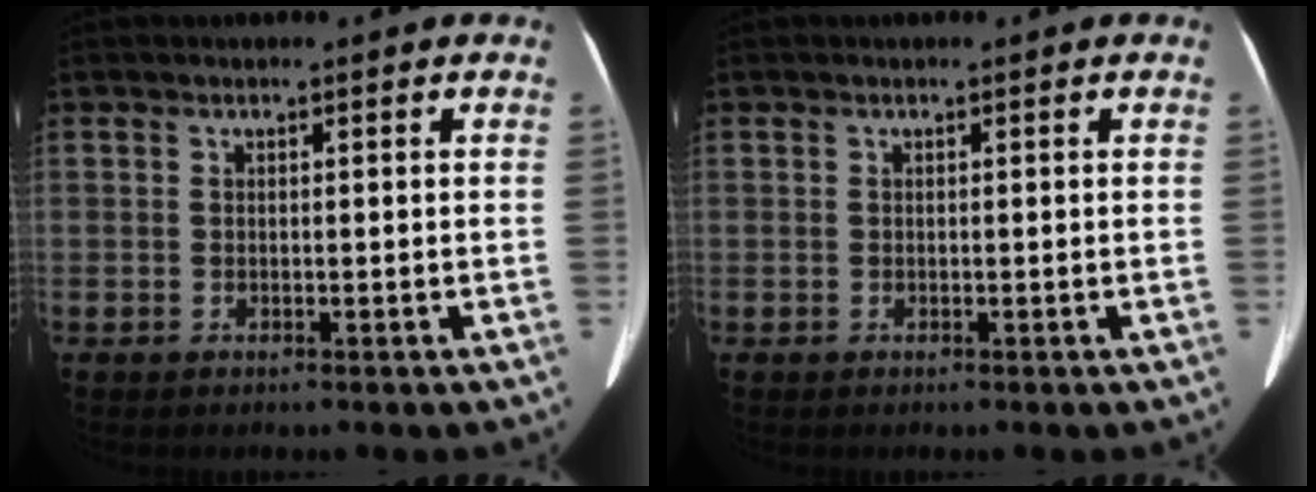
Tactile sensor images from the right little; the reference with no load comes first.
{"total": 0.0}